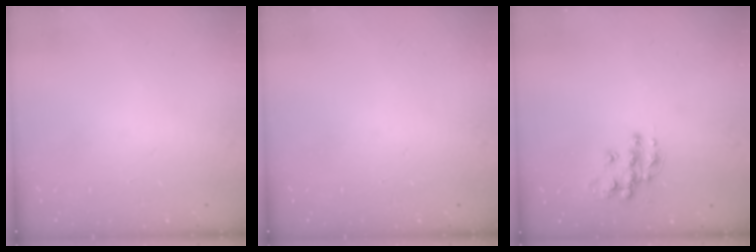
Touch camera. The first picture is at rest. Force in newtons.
{"total": 0.0}
{"total": 11.8, "press": 11.8, "slide": 0.7}